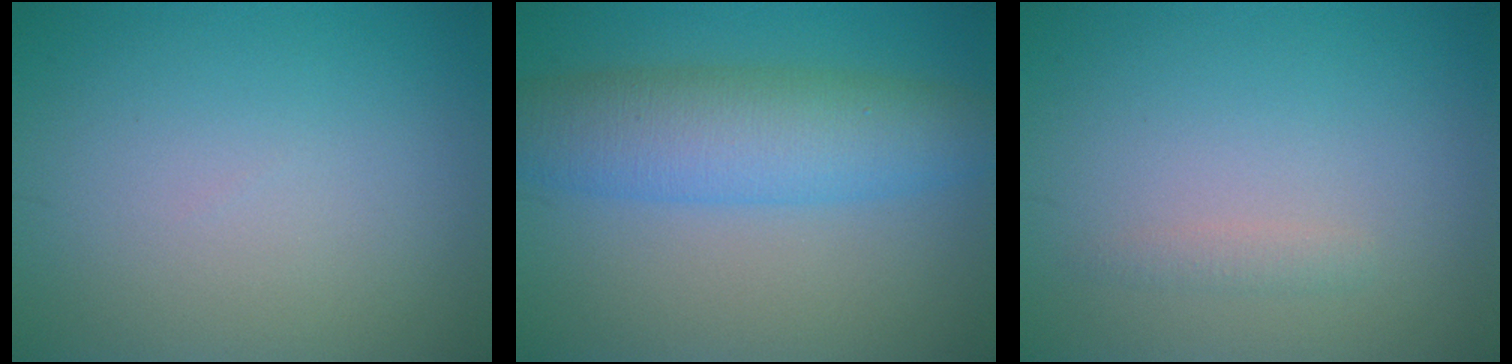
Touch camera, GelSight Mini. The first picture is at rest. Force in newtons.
{"total": 6.8, "press": 6.8, "slide": 0.1}
{"total": 0.9, "press": 0.9, "slide": 0.0}